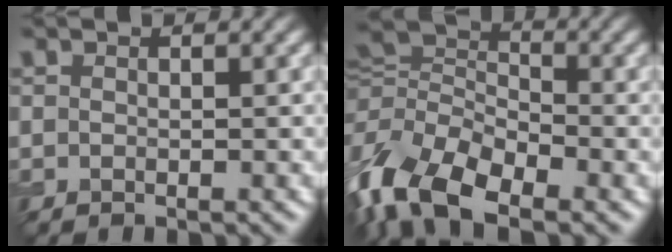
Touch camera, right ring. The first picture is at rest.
{"total": 11.8, "force": [-5.2, 6.8, 8.1], "torque": [-0.187, -0.013, -0.113]}